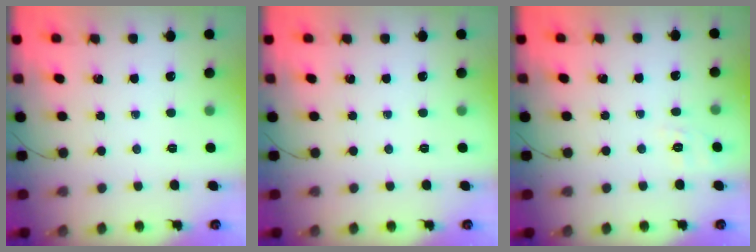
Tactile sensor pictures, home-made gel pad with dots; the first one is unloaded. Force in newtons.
{"total": 0.0}
{"total": 2.0, "press": 0.5, "slide": 1.9}